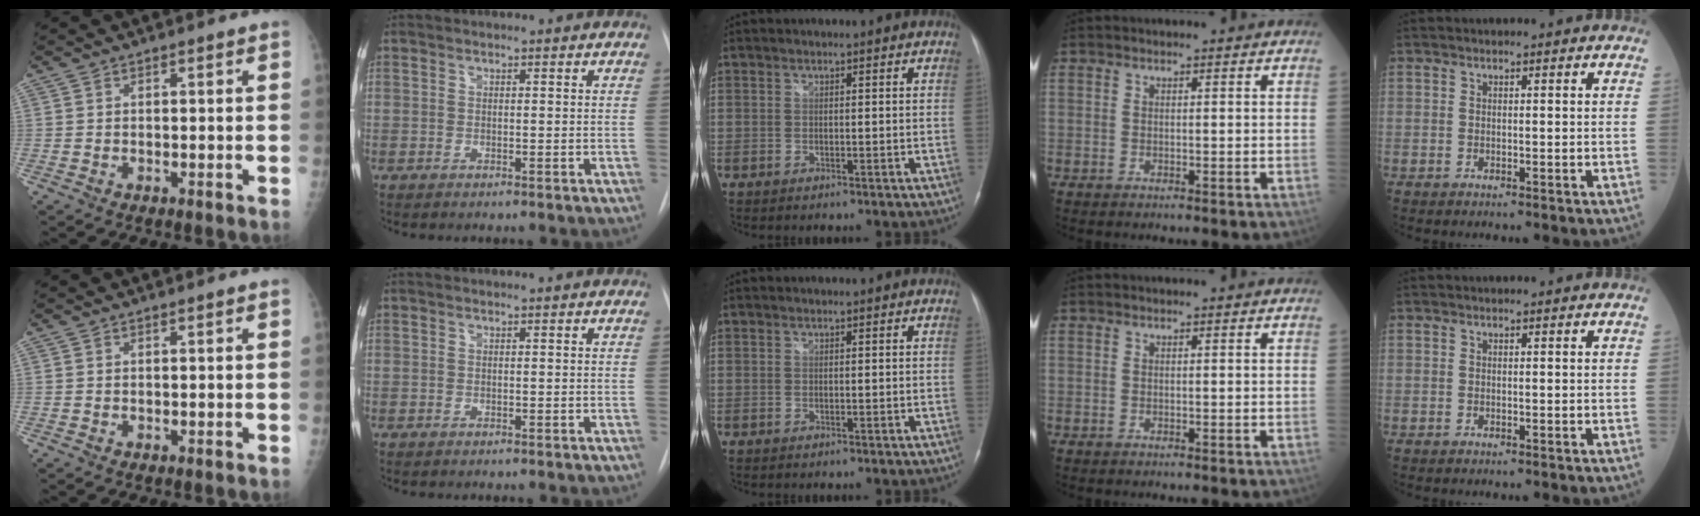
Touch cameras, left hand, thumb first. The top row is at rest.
{}